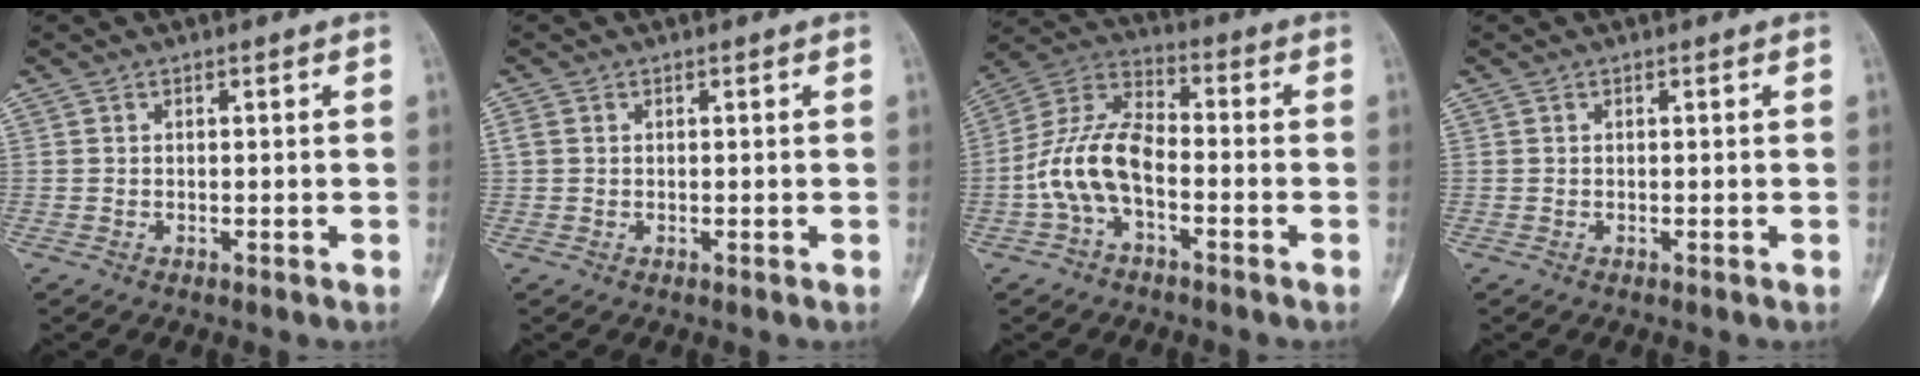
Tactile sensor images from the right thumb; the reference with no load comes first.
{"total": 1.1, "force": [0.3, 0.9, 0.6], "torque": [-0.017, 0.007, 0.007]}
{"total": 11.9, "force": [-3.1, 6.3, 9.5], "torque": [-0.192, 0.042, -0.069]}
{"total": 0.0}